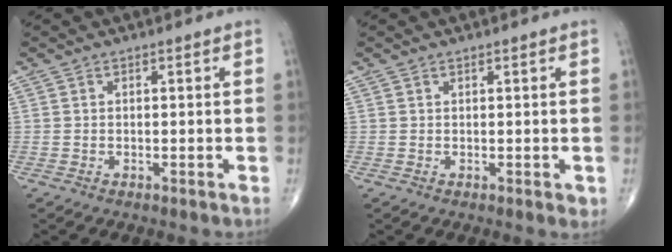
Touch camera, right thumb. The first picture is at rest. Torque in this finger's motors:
{"motor_torque": [0.29, 0.48, -0.11, -0.04, 0.08]}